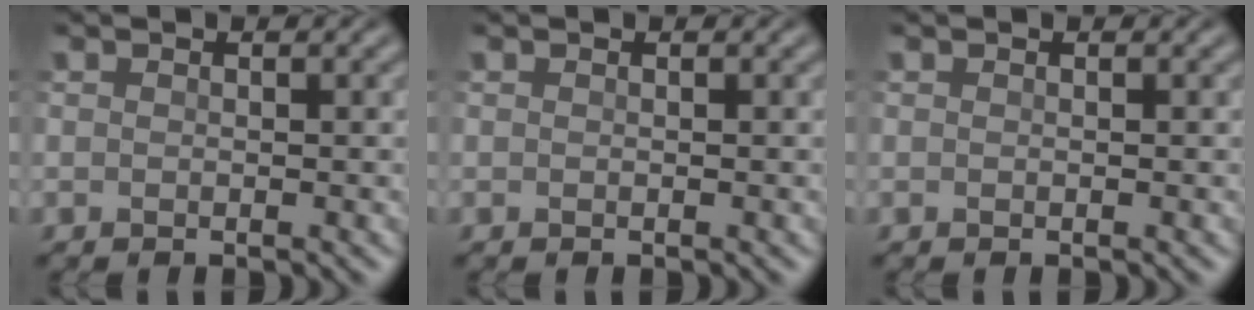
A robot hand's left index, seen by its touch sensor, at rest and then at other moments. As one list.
[{"total": 0.0}, {"total": 0.0}]